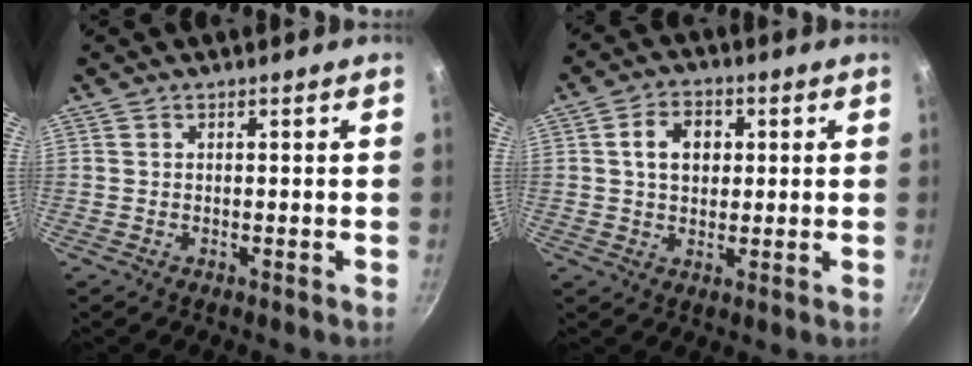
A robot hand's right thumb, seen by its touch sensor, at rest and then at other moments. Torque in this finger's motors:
{"motor_torque": [-0.37, 0.46, 0.79, -0.29, 0.00]}